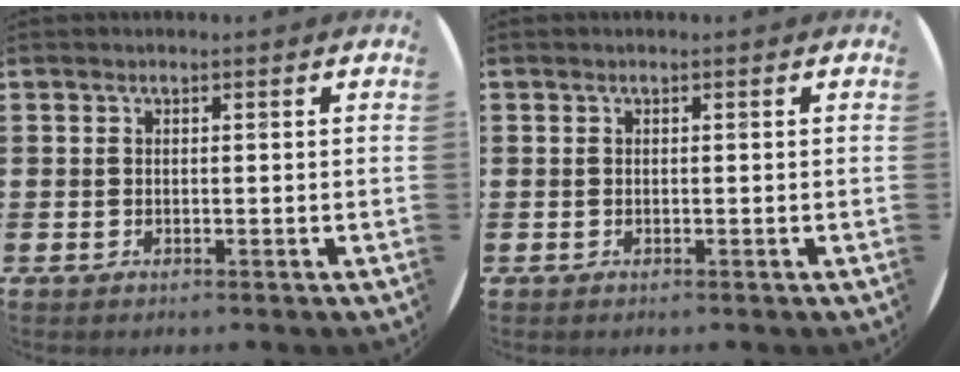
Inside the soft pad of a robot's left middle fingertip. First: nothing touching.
{"total": 0.0}